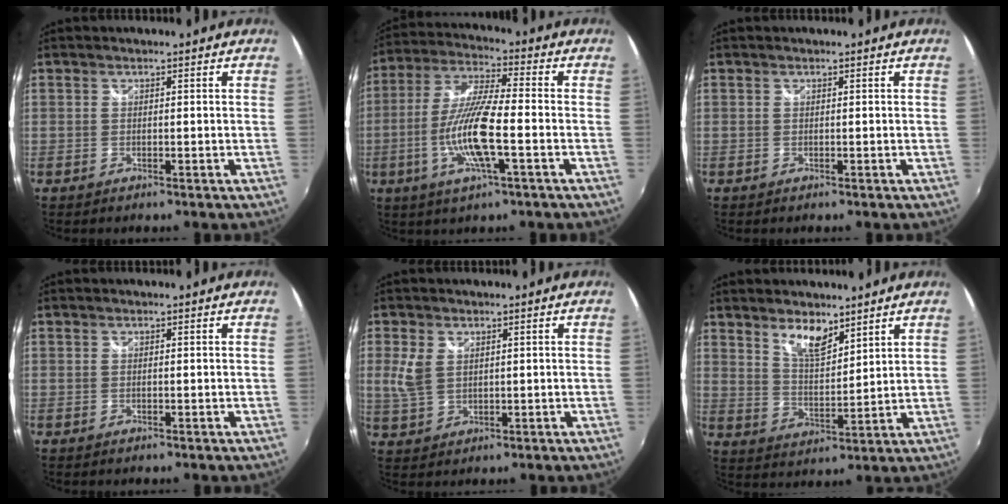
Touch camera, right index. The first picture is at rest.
{"total": 12.9, "force": [-3.8, 1.8, 12.2], "torque": [-0.248, -0.009, -0.071]}
{"total": 0.0}
{"total": 0.0}
{"total": 4.8, "force": [1.0, 3.3, 3.3], "torque": [-0.077, 0.001, 0.023]}
{"total": 6.7, "force": [5.0, 2.3, 3.9], "torque": [-0.063, 0.000, 0.092]}